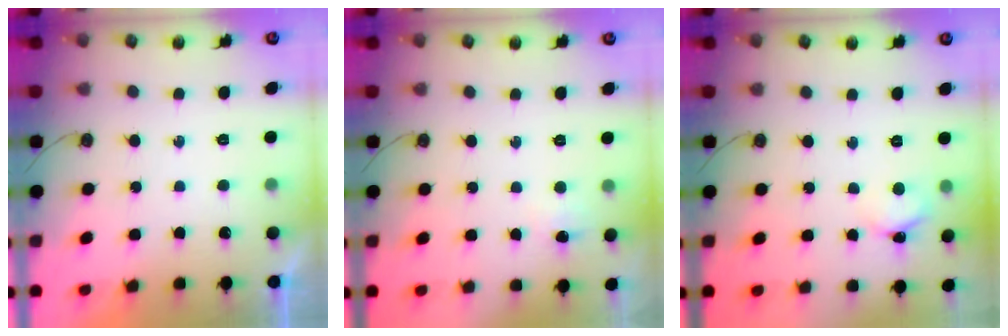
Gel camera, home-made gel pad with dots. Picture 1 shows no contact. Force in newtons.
{"total": 13.5, "press": 4.4, "slide": 12.8}
{"total": 4.0, "press": 4.0, "slide": 0.4}